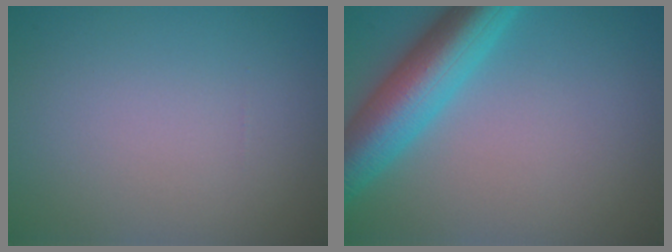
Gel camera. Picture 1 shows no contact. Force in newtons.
{"total": 7.7, "press": 7.7, "slide": 0.3}